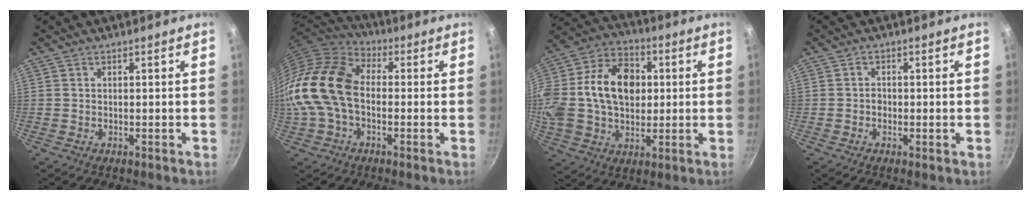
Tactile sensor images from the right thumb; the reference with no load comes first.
{"total": 17.3, "force": [-1.3, 11.7, 12.6], "torque": [-0.234, 0.036, -0.040]}
{"total": 25.1, "force": [2.5, 18.0, 17.4], "torque": [-0.326, 0.034, 0.038]}
{"total": 1.4, "force": [-0.4, 1.0, 0.9], "torque": [-0.015, 0.002, -0.010]}